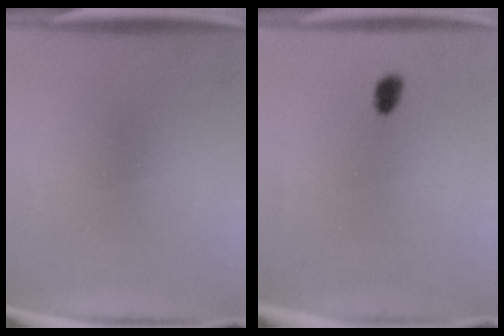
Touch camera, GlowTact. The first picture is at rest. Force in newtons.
{"total": 2.2}